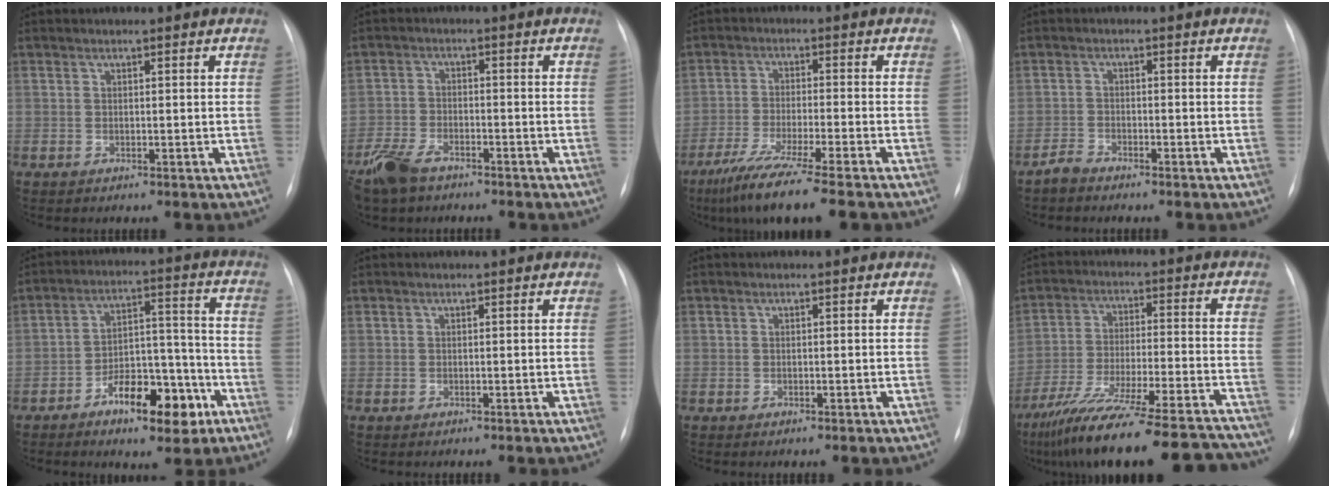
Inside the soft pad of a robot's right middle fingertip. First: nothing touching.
{"total": 6.8, "force": [-5.1, 2.9, 3.3], "torque": [-0.079, -0.011, -0.097]}
{"total": 10.9, "force": [-8.1, -0.7, 7.2], "torque": [-0.127, -0.037, -0.133]}
{"total": 2.0, "force": [-1.9, 0.4, 0.5], "torque": [-0.019, -0.004, -0.036]}
{"total": 11.5, "force": [-6.2, 4.8, 8.5], "torque": [-0.132, 0.026, -0.089]}
{"total": 0.0}
{"total": 0.0}
{"total": 26.1, "force": [-22.9, 2.2, 12.3], "torque": [-0.161, -0.031, -0.335]}